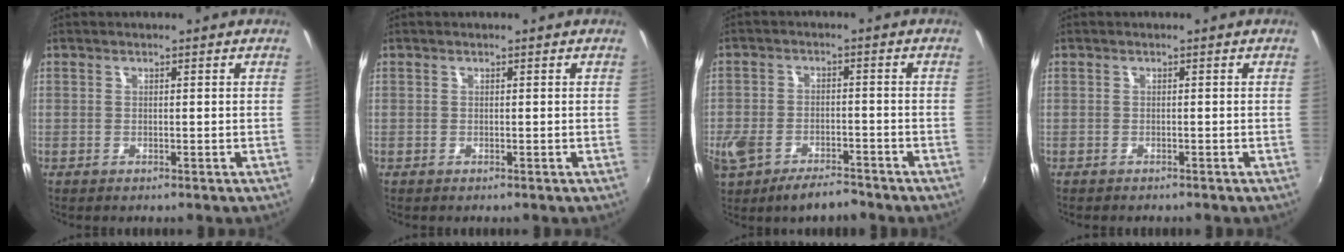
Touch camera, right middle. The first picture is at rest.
{"total": 0.0}
{"total": 9.6, "force": [-6.7, 4.7, 5.1], "torque": [-0.135, -0.020, -0.119]}
{"total": 1.1, "force": [-1.0, 0.4, 0.2], "torque": [-0.009, -0.003, -0.015]}